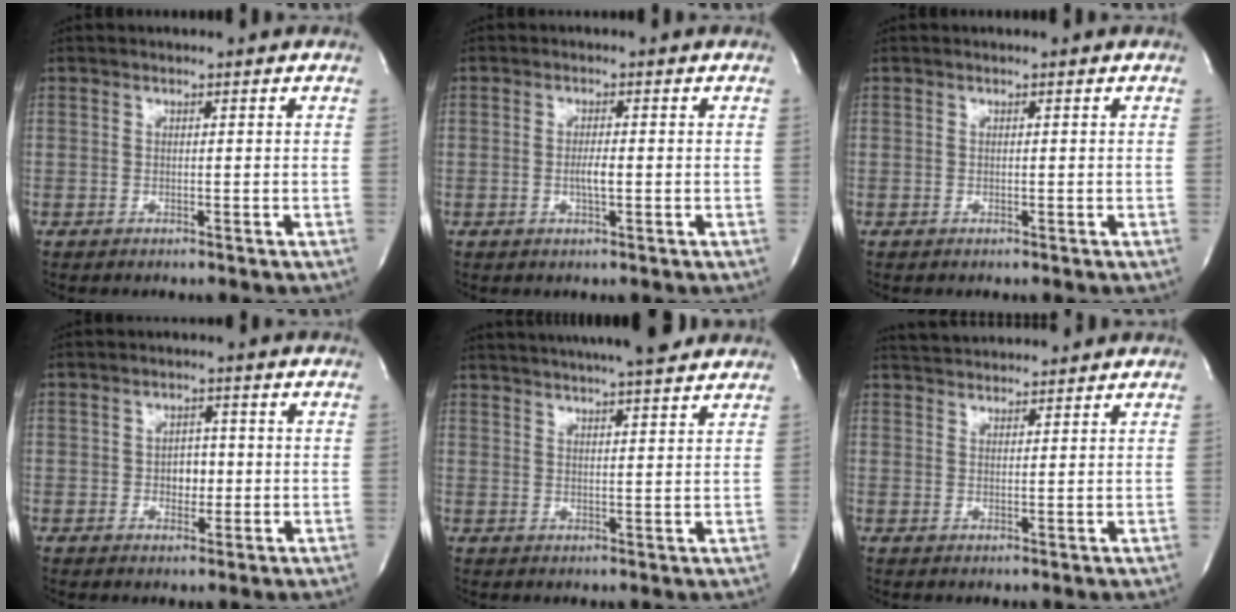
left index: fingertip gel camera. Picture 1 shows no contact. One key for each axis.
{"total": 2.2, "fx": -0.4, "fy": 0.3, "fz": 2.2, "tx": -0.044, "ty": -0.002, "tz": -0.007}
{"total": 0.0}
{"total": 3.2, "fx": -0.4, "fy": 2.2, "fz": 2.3, "tx": -0.027, "ty": 0.005, "tz": -0.004}
{"total": 16.4, "fx": 14.4, "fy": 1.8, "fz": 7.7, "tx": -0.129, "ty": 0.031, "tz": 0.198}
{"total": 5.3, "fx": 5.1, "fy": 0.7, "fz": 1.0, "tx": -0.023, "ty": 0.028, "tz": 0.082}